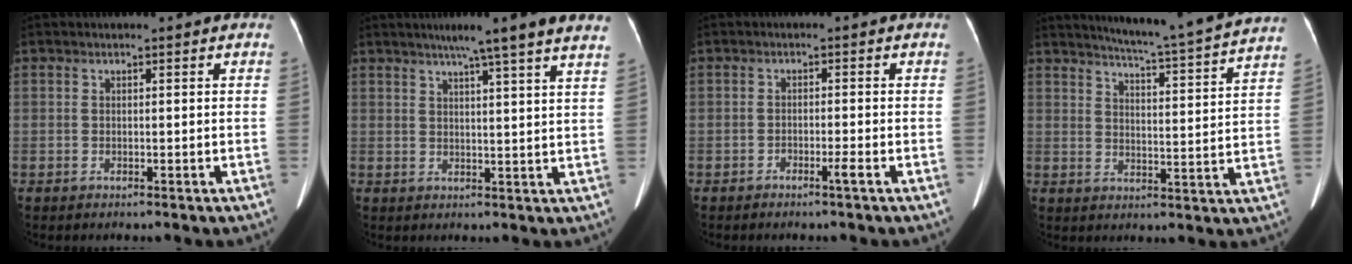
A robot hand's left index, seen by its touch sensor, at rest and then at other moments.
{"total": 10.9, "force": [8.5, -1.1, 6.7], "torque": [-0.094, 0.012, 0.092]}
{"total": 1.3, "force": [-0.9, -0.3, 0.9], "torque": [-0.013, 0.001, -0.019]}
{"total": 17.1, "force": [15.7, -1.2, 6.5], "torque": [-0.111, -0.042, 0.195]}